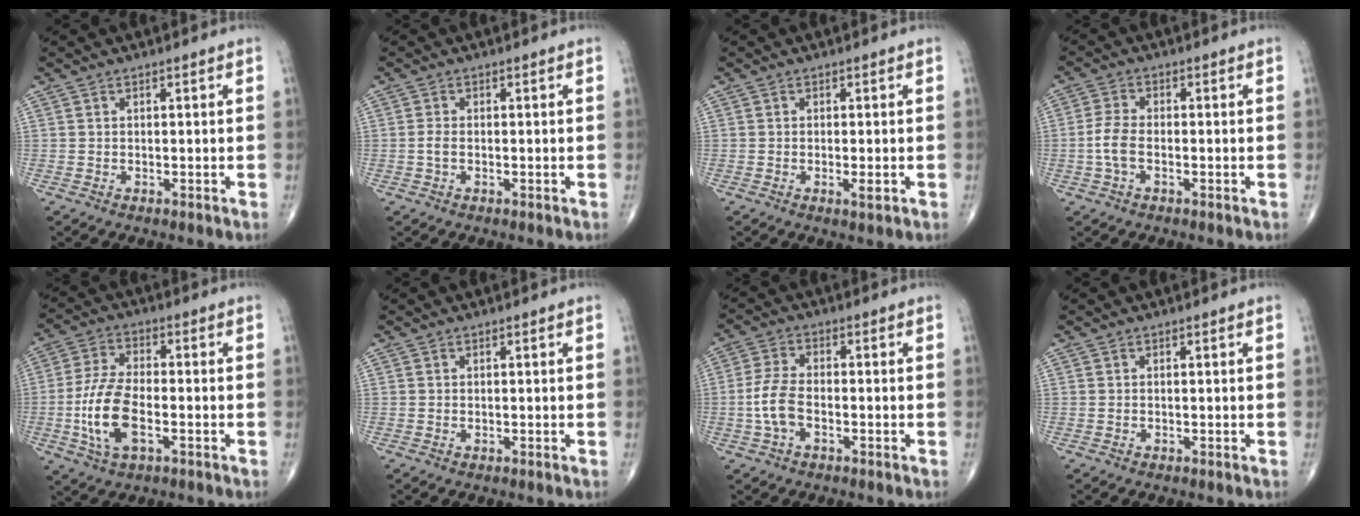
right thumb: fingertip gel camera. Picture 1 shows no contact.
{"total": 1.4, "force": [-0.3, 0.7, 1.1], "torque": [-0.025, 0.001, -0.008]}
{"total": 1.7, "force": [-0.5, 0.4, 1.6], "torque": [-0.027, -0.004, -0.009]}
{"total": 4.4, "force": [-1.1, 2.3, 3.6], "torque": [-0.084, 0.015, -0.026]}
{"total": 11.4, "force": [-2.9, 5.3, 9.7], "torque": [-0.204, 0.012, -0.057]}
{"total": 0.0}
{"total": 6.1, "force": [-1.6, 3.2, 5.0], "torque": [-0.114, 0.019, -0.034]}
{"total": 0.0}